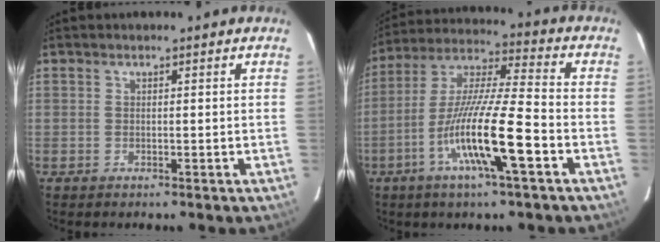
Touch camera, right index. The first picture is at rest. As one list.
[{"total": 15.0, "force": [-5.7, 0.4, 13.9], "torque": [-0.272, -0.008, -0.108]}]